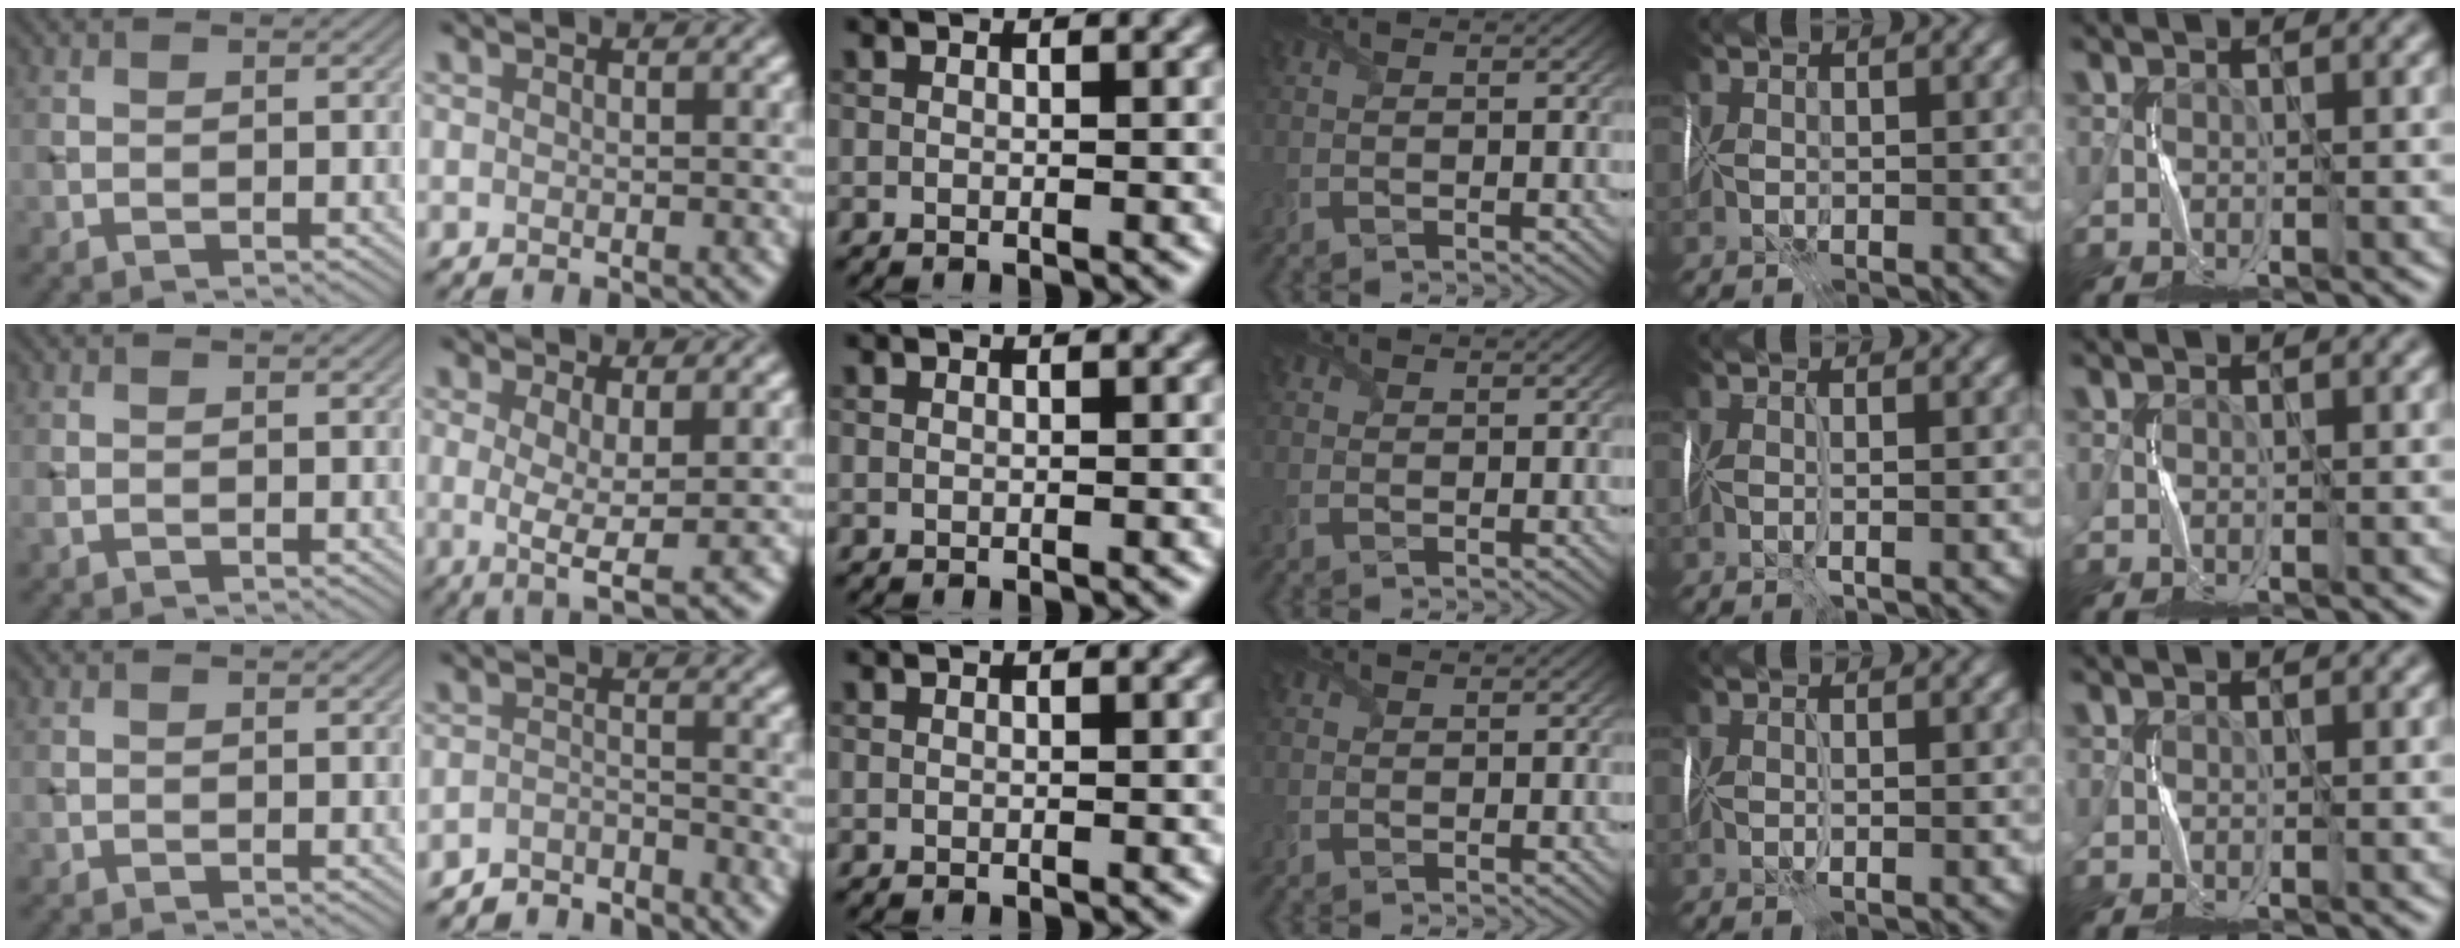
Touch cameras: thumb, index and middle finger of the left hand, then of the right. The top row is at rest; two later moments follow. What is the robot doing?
{"motion": "fold", "object": "wrapping paper"}